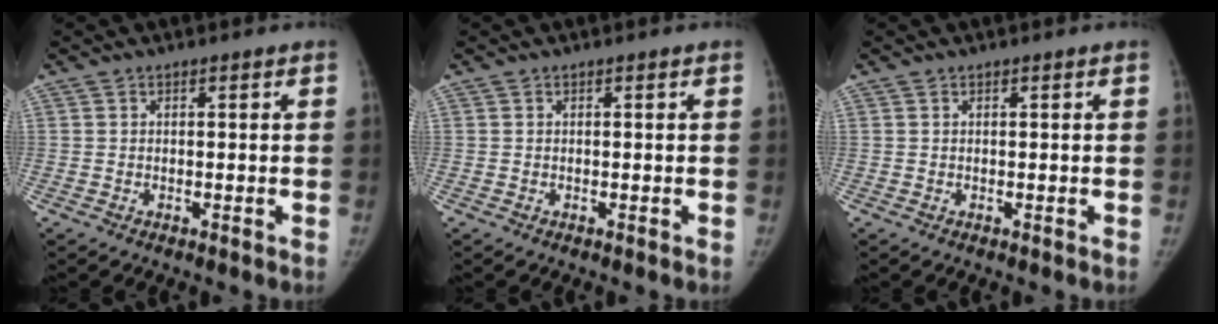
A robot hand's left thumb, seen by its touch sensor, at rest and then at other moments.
{"total": 0.0}
{"total": 0.0}